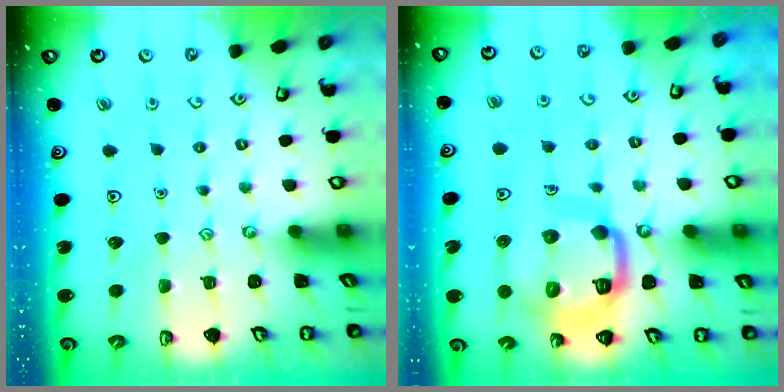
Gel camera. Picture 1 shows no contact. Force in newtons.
{"total": 16.6, "press": 16.5, "slide": 1.6}